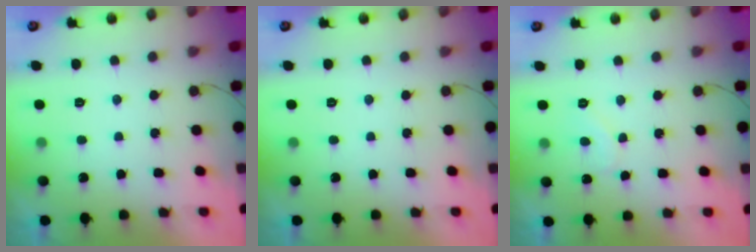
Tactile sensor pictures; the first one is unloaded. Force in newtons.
{"total": 0.0}
{"total": 5.9, "press": 5.9, "slide": 0.3}